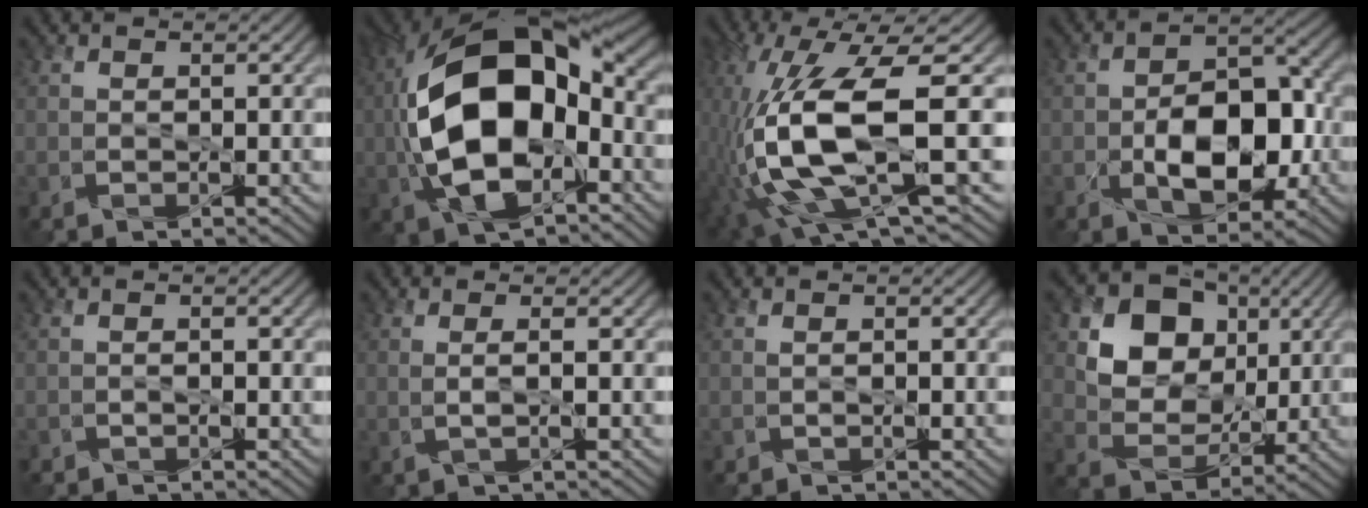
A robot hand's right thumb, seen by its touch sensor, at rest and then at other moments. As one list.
[{"total": 17.7, "force": [-1.6, 9.7, 14.7], "torque": [-0.299, 0.004, -0.035]}, {"total": 14.7, "force": [-2.8, 3.7, 13.9], "torque": [-0.313, 0.000, -0.045]}, {"total": 9.5, "force": [-2.5, 5.2, 7.5], "torque": [-0.112, -0.002, -0.032]}, {"total": 0.7, "force": [-0.7, 0.2, 0.0], "torque": [0.013, 0.005, -0.009]}, {"total": 1.5, "force": [-0.1, -0.4, 1.4], "torque": [-0.029, 0.004, 0.000]}, {"total": 0.6, "force": [-0.2, 0.5, 0.2], "torque": [0.002, 0.003, -0.005]}, {"total": 11.2, "force": [3.4, 8.6, 6.3], "torque": [-0.132, 0.000, 0.054]}]